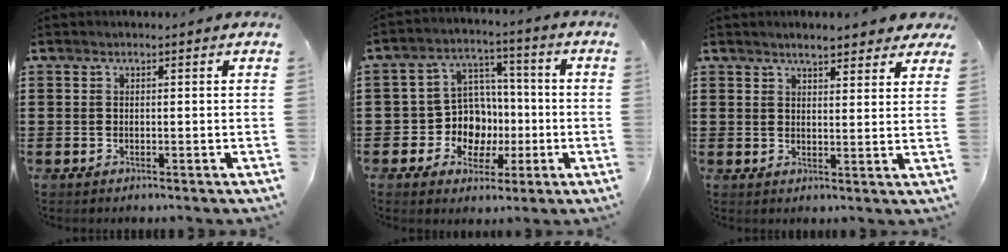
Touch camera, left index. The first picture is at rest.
{"total": 9.1, "force": [-1.1, 8.4, 3.3], "torque": [-0.083, 0.015, -0.010]}
{"total": 4.2, "force": [3.7, 0.6, 1.8], "torque": [-0.045, -0.001, 0.068]}